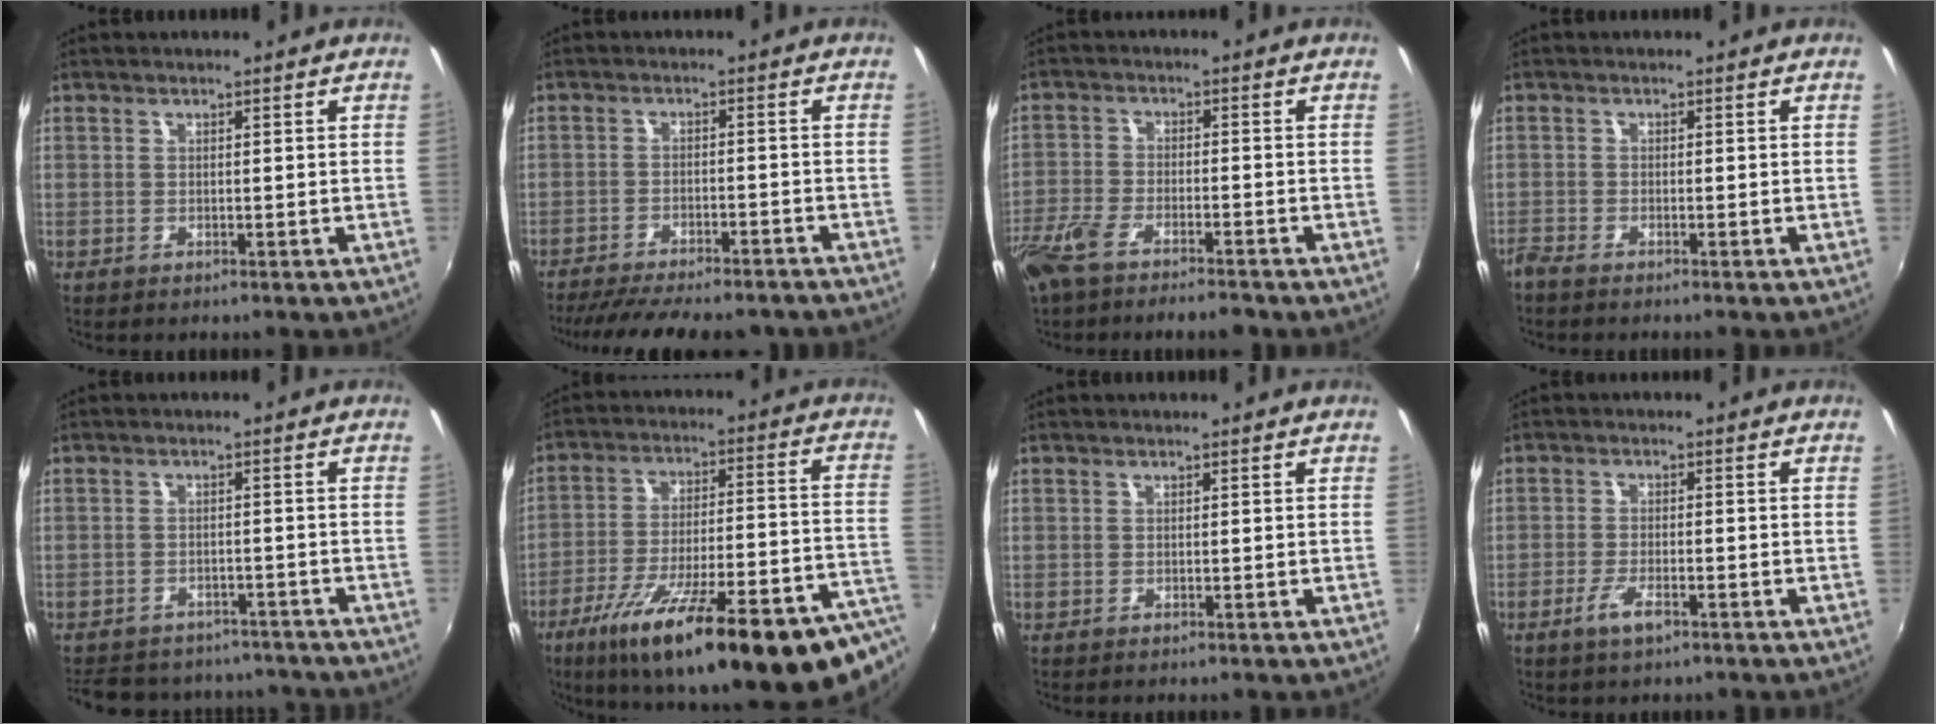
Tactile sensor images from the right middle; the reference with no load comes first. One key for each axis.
{"total": 18.7, "fx": -15.9, "fy": 4.4, "fz": 8.7, "tx": -0.174, "ty": -0.026, "tz": -0.219}
{"total": 10.0, "fx": -7.8, "fy": 2.7, "fz": 5.7, "tx": -0.140, "ty": -0.032, "tz": -0.145}
{"total": 2.0, "fx": -1.9, "fy": 0.2, "fz": 0.7, "tx": -0.023, "ty": -0.008, "tz": -0.040}
{"total": 16.6, "fx": -14.0, "fy": 6.8, "fz": 5.7, "tx": -0.132, "ty": 0.018, "tz": -0.182}
{"total": 31.7, "fx": -20.9, "fy": 6.0, "fz": 23.0, "tx": -0.331, "ty": -0.049, "tz": -0.293}
{"total": 0.0}
{"total": 3.9, "fx": -2.4, "fy": 1.0, "fz": 2.9, "tx": -0.067, "ty": -0.004, "tz": -0.047}